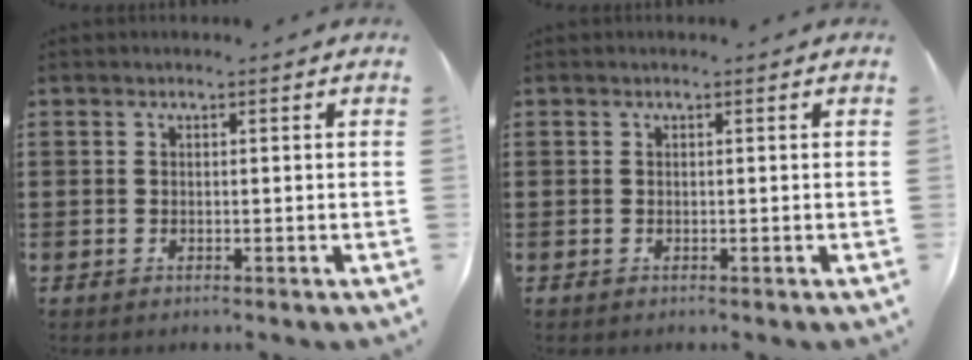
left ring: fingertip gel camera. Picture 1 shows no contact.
{"total": 0.0}